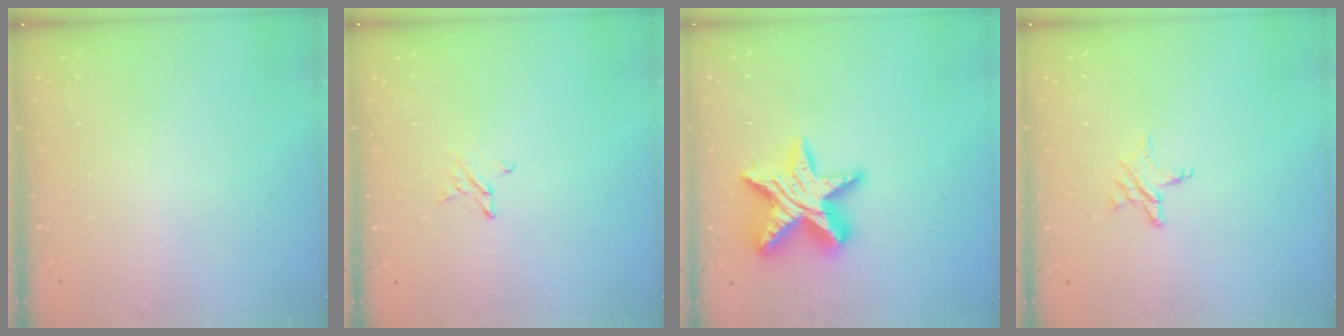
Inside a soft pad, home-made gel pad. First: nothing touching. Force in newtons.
{"total": 2.3, "press": 2.2, "slide": 0.2}
{"total": 18.8, "press": 18.8, "slide": 1.4}
{"total": 5.6, "press": 5.5, "slide": 0.5}